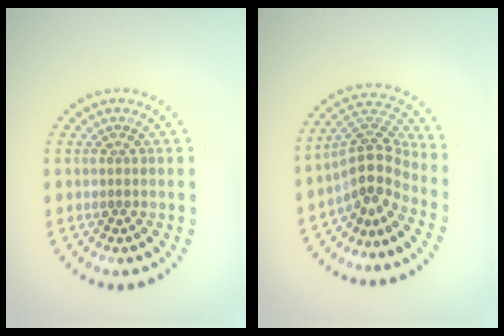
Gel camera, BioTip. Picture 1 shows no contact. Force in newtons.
{"total": 4.0, "press": 2.8, "slide": 2.7}